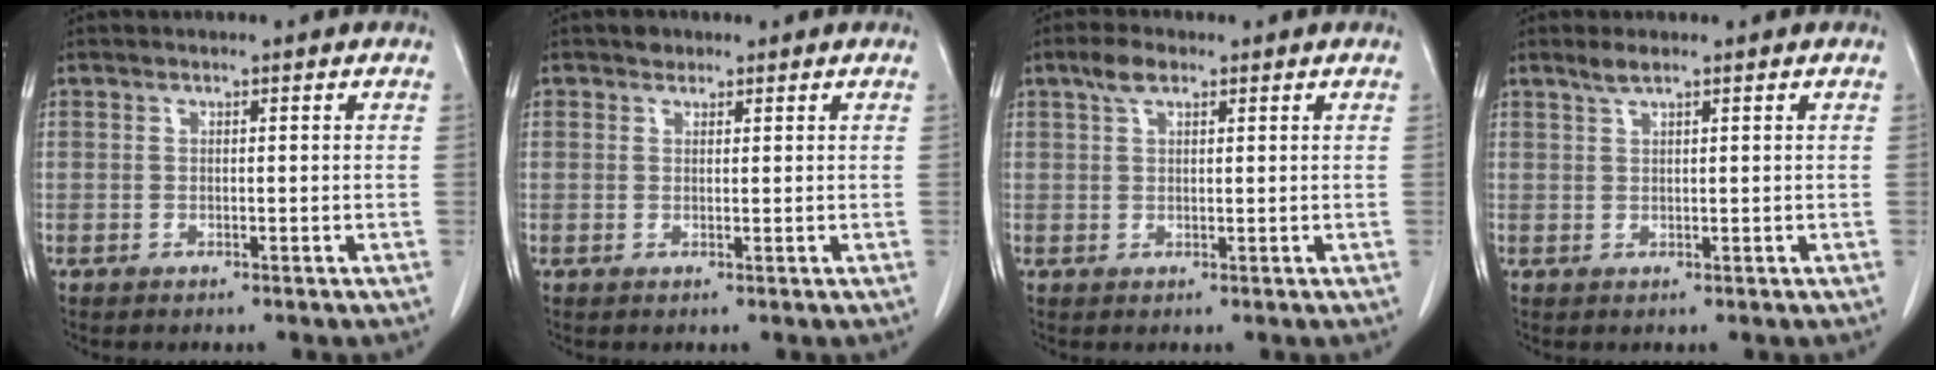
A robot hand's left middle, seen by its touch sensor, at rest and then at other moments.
{"total": 1.3, "force": [0.9, 0.9, 0.2], "torque": [-0.004, 0.002, 0.013]}
{"total": 3.0, "force": [1.9, 1.2, 2.0], "torque": [-0.046, 0.010, 0.037]}
{"total": 1.7, "force": [1.3, 0.0, 1.0], "torque": [-0.026, 0.004, 0.029]}